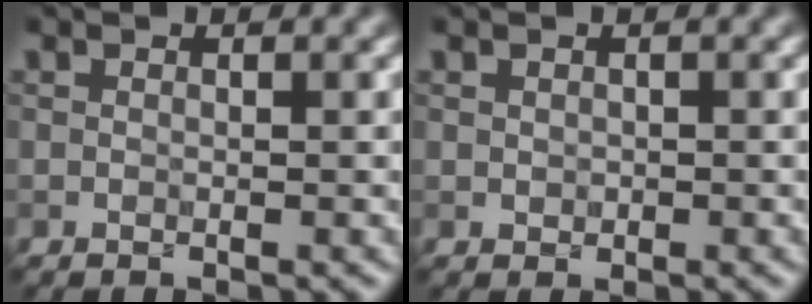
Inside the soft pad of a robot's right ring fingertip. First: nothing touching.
{"total": 0.6, "force": [0.1, 0.5, 0.1], "torque": [0.000, -0.002, 0.000]}